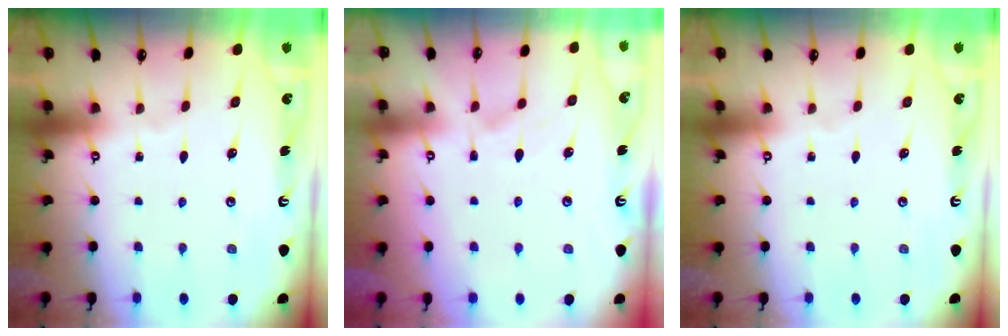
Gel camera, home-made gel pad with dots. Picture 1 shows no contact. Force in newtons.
{"total": 1.9, "press": 1.4, "slide": 1.2}
{"total": 0.0}